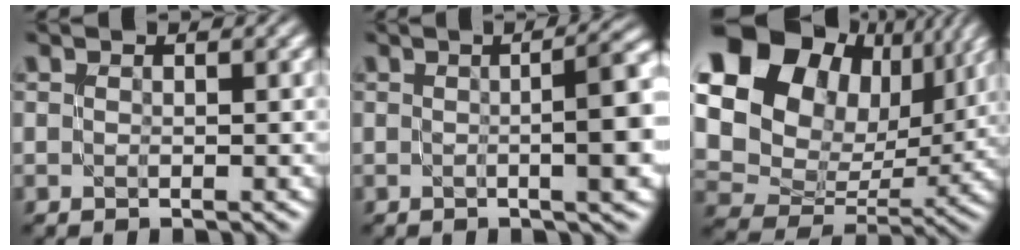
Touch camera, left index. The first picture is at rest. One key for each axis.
{"total": 7.2, "fx": 0.0, "fy": 1.9, "fz": 6.9, "tx": -0.069, "ty": 0.005, "tz": 0.002}
{"total": 16.4, "fx": 6.8, "fy": 12.1, "fz": 8.6, "tx": -0.186, "ty": 0.025, "tz": 0.126}